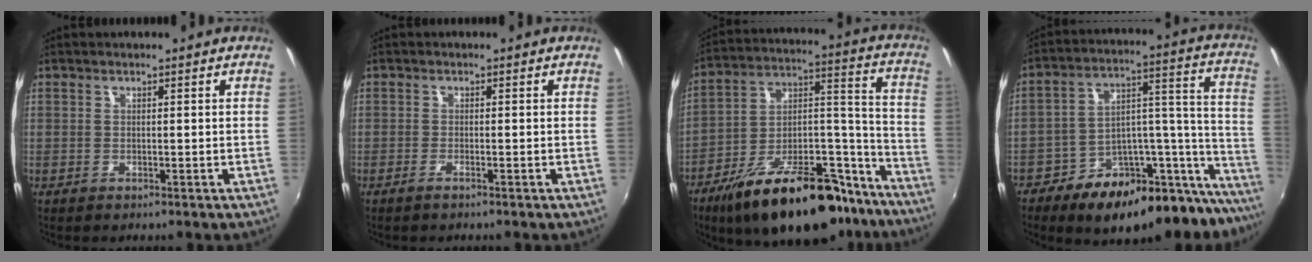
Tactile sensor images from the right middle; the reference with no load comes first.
{"total": 1.3, "force": [-1.0, -0.2, 0.8], "torque": [-0.020, -0.004, -0.021]}
{"total": 27.7, "force": [-19.6, 10.8, 16.4], "torque": [-0.246, 0.021, -0.289]}
{"total": 25.2, "force": [-18.9, 9.6, 13.6], "torque": [-0.148, 0.039, -0.272]}